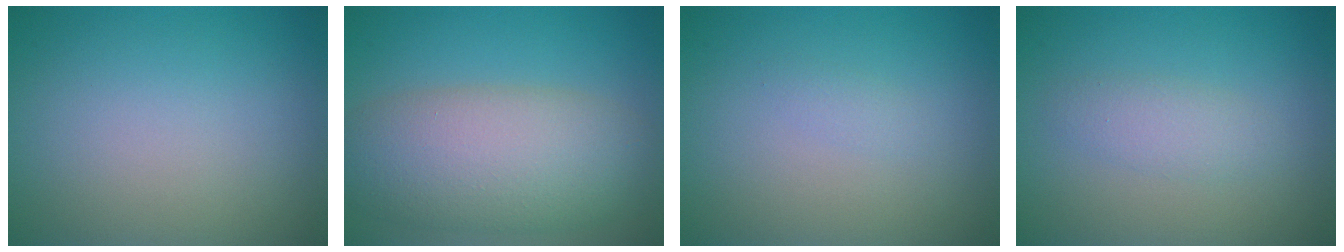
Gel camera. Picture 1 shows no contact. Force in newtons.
{"total": 8.3, "press": 8.3, "slide": 0.5}
{"total": 0.7, "press": 0.7, "slide": 0.0}
{"total": 1.8, "press": 1.8, "slide": 0.1}